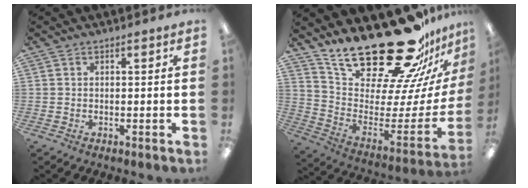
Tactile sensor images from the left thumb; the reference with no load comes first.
{"total": 28.6, "force": [23.0, 9.1, 14.4], "torque": [-0.214, -0.178, 0.413]}